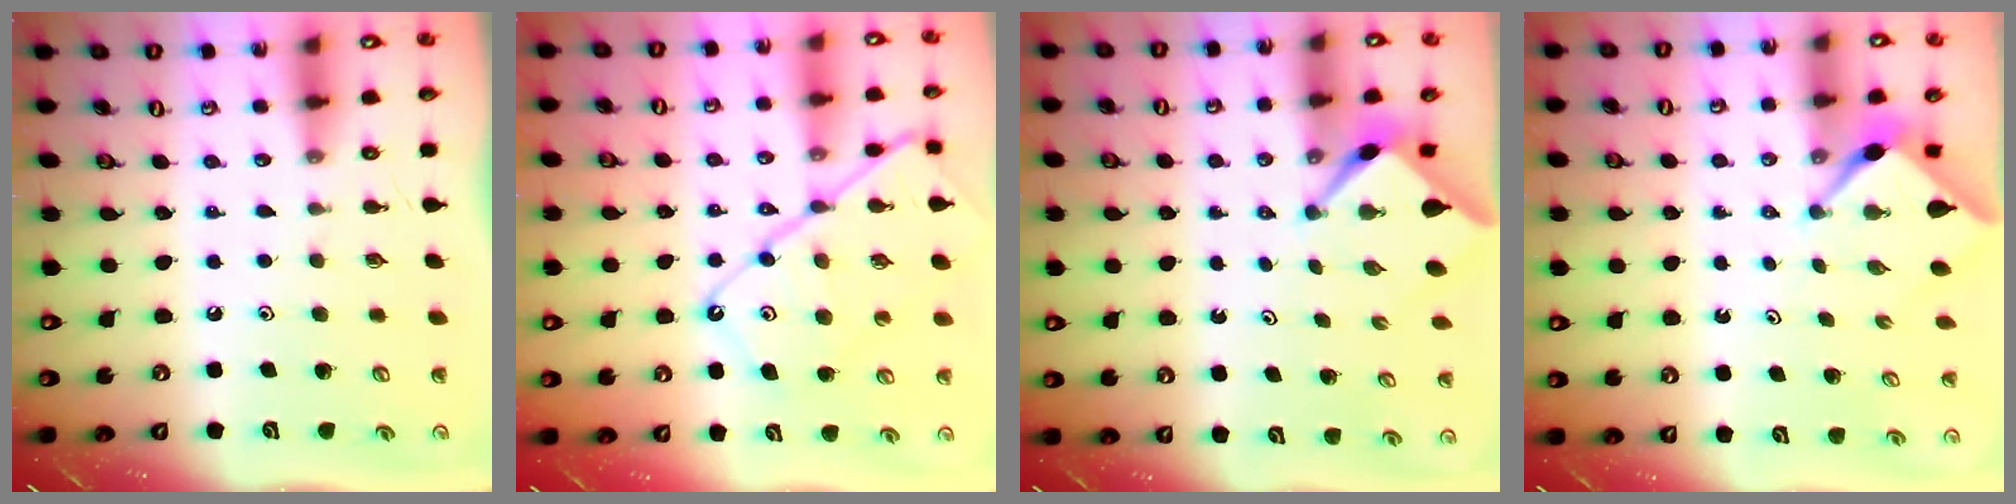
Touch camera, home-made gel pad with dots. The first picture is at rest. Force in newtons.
{"total": 14.9, "press": 14.8, "slide": 1.7}
{"total": 2.6, "press": 2.6, "slide": 0.3}
{"total": 2.3, "press": 2.3, "slide": 0.3}